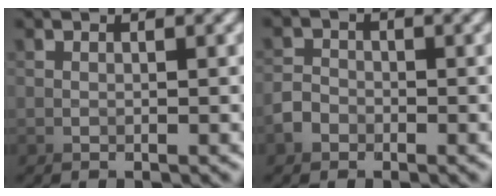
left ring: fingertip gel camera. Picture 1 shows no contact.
{"total": 3.9, "force": [-2.4, 0.3, -3.0], "torque": [0.036, -0.010, -0.048]}